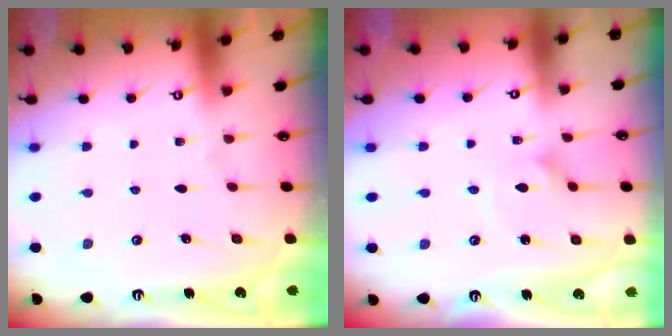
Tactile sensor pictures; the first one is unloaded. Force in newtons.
{"total": 2.6, "press": 2.6, "slide": 0.2}